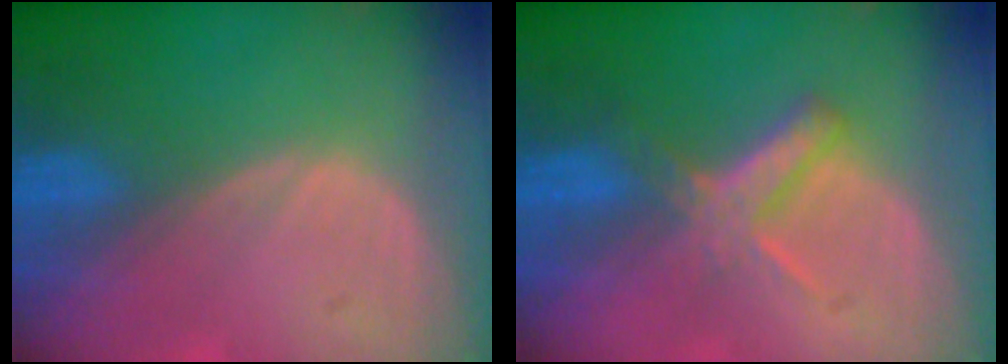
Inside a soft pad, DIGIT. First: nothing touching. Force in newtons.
{"total": 5.8, "press": 5.3, "slide": 2.4}